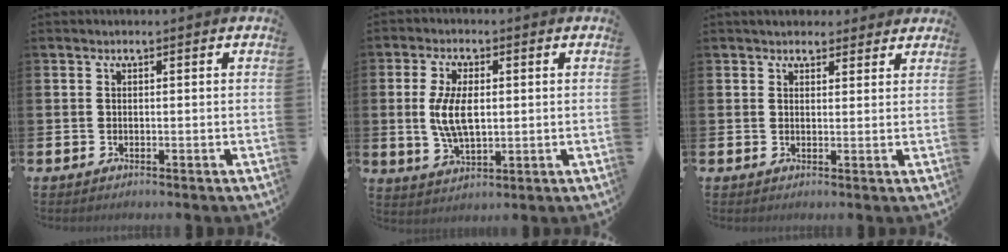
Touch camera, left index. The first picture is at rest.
{"total": 6.9, "force": [0.7, 3.4, 6.0], "torque": [-0.114, 0.004, 0.010]}
{"total": 3.1, "force": [2.9, 1.2, 0.1], "torque": [0.013, -0.016, 0.049]}